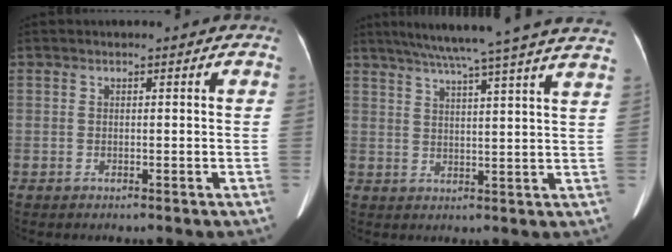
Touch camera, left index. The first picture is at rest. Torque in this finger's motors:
{"motor_torque": [-0.24, -0.17, -0.30, -0.06]}